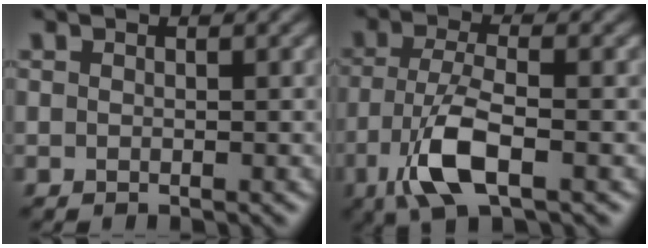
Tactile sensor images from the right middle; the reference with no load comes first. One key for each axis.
{"total": 5.9, "fx": -2.4, "fy": 2.0, "fz": 5.0, "tx": -0.110, "ty": -0.002, "tz": -0.050}